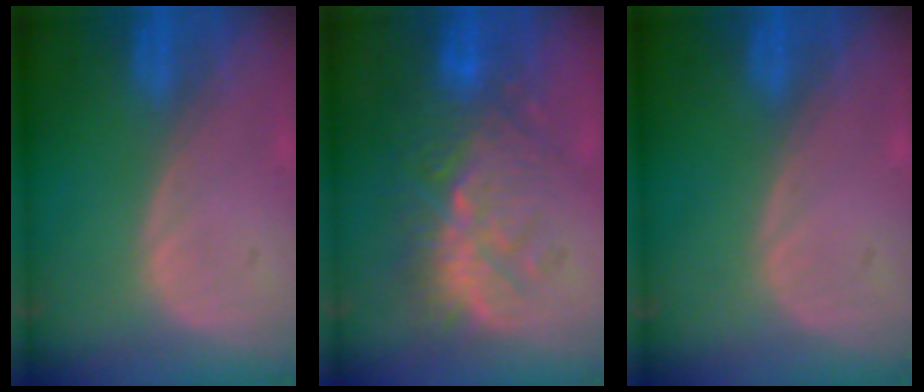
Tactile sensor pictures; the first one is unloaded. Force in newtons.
{"total": 9.4, "press": 9.2, "slide": 1.9}
{"total": 0.0}